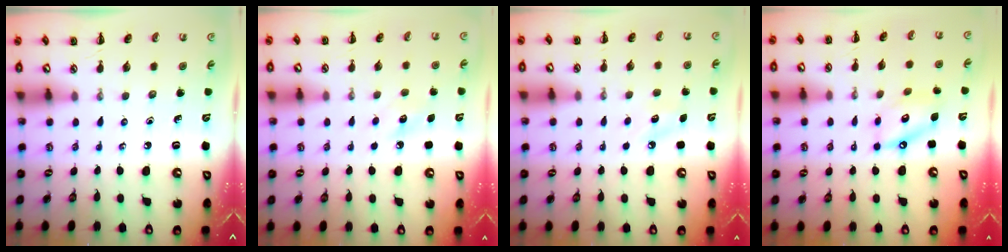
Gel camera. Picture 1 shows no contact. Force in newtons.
{"total": 7.1, "press": 6.9, "slide": 1.9}
{"total": 6.8, "press": 6.5, "slide": 1.8}
{"total": 10.6, "press": 10.5, "slide": 1.5}